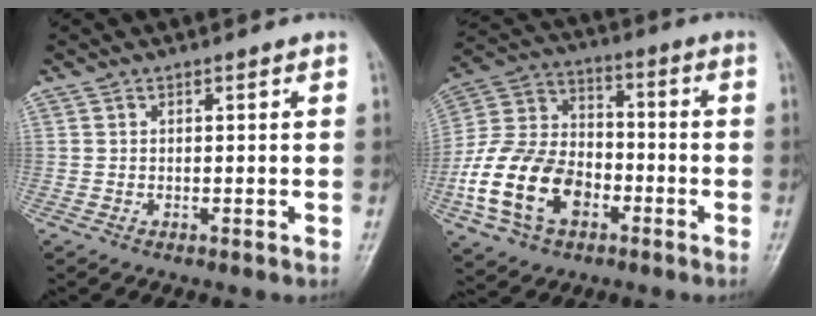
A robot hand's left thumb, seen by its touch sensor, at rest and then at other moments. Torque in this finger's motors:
{"motor_torque": [0.79, 4.22, 1.71, 1.06, 0.54]}